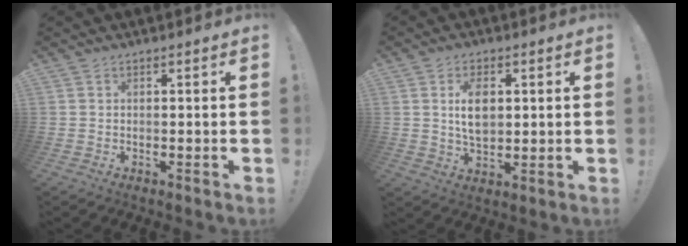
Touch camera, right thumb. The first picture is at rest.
{"total": 8.3, "force": [1.5, 5.2, 6.3], "torque": [-0.100, 0.002, 0.025]}